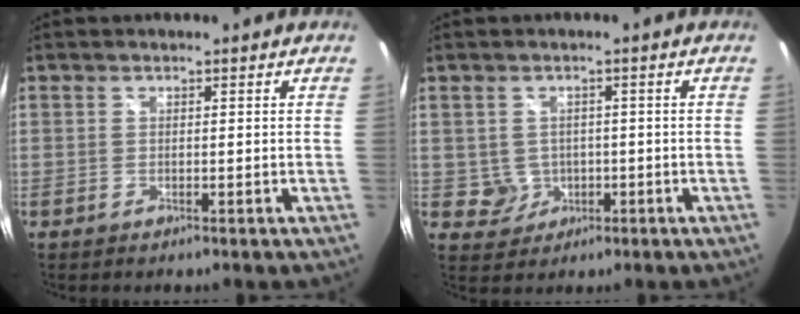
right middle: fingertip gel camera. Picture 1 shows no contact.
{"total": 3.7, "force": [-0.4, 3.6, 0.7], "torque": [-0.021, 0.007, 0.003]}